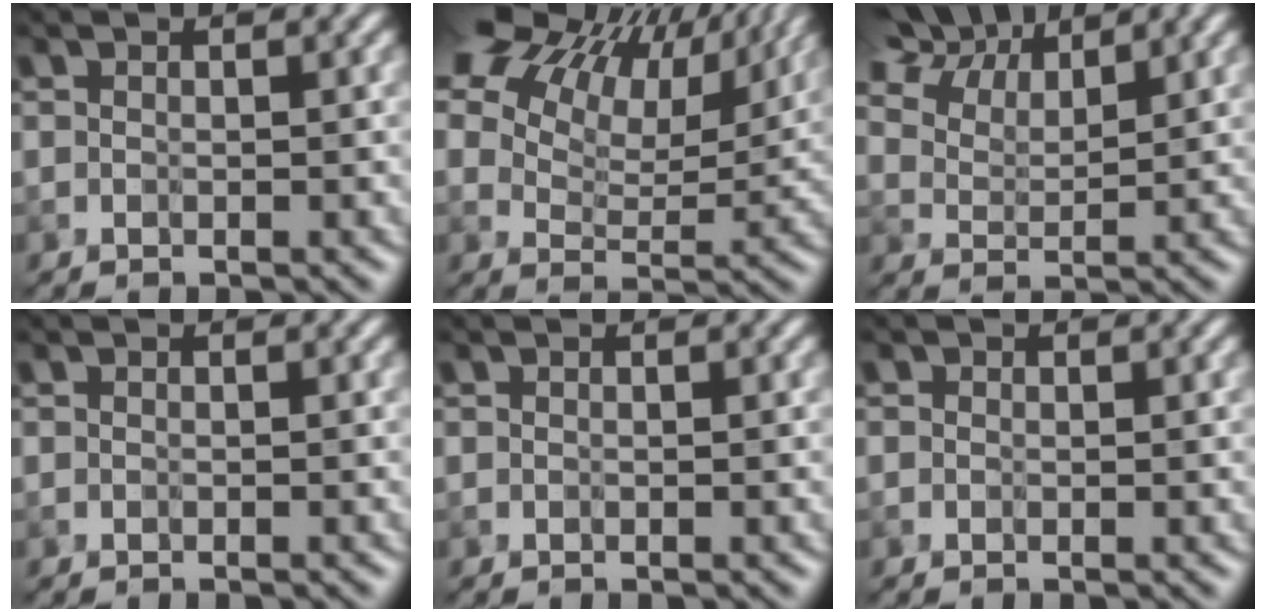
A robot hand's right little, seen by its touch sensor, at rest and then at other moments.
{"total": 17.6, "force": [10.4, 9.3, 10.7], "torque": [-0.204, 0.066, 0.161]}
{"total": 10.5, "force": [7.7, 5.0, 5.1], "torque": [-0.114, 0.024, 0.129]}
{"total": 0.0}
{"total": 0.0}
{"total": 0.5, "force": [0.3, 0.4, 0.2], "torque": [-0.003, -0.003, -0.002]}